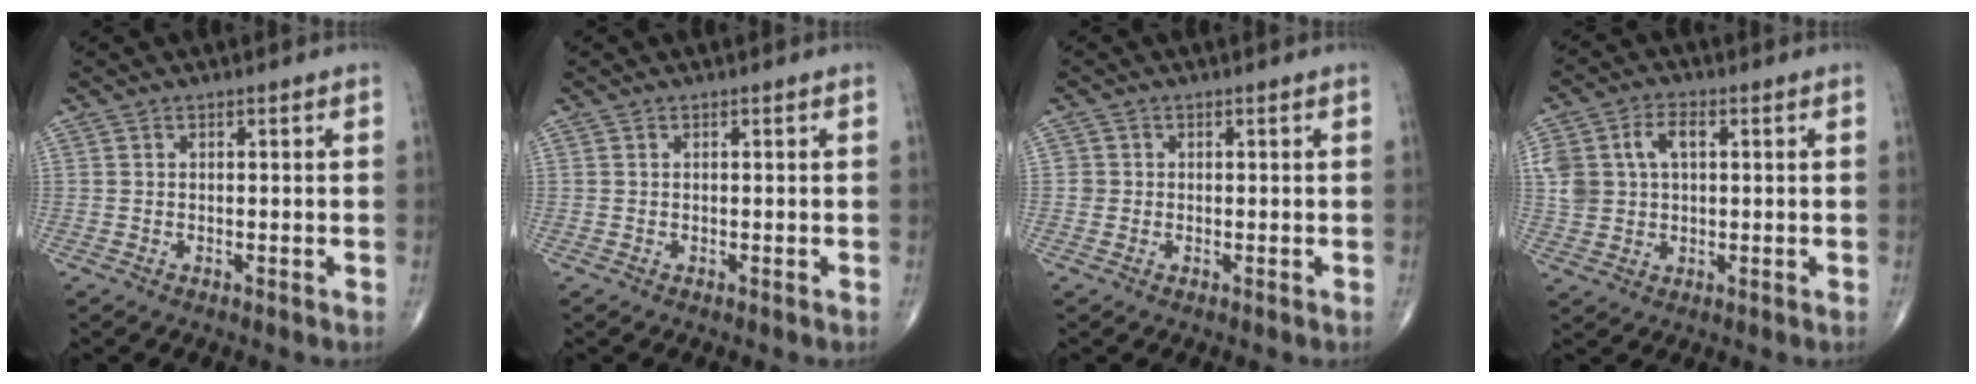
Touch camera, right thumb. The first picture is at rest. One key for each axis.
{"total": 0.0}
{"total": 1.3, "fx": 0.0, "fy": 1.3, "fz": 0.1, "tx": 0.007, "ty": 0.005, "tz": -0.003}
{"total": 9.4, "fx": 2.1, "fy": 6.4, "fz": 6.5, "tx": -0.130, "ty": 0.010, "tz": 0.045}